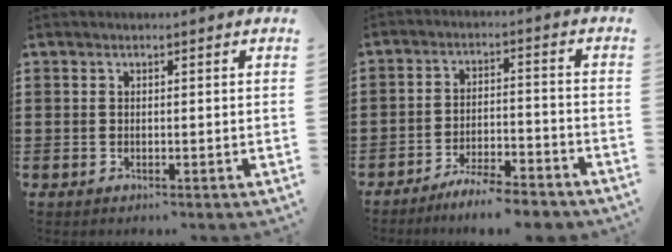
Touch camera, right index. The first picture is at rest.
{"total": 5.6, "force": [-5.3, 0.2, 1.9], "torque": [-0.039, 0.000, -0.104]}